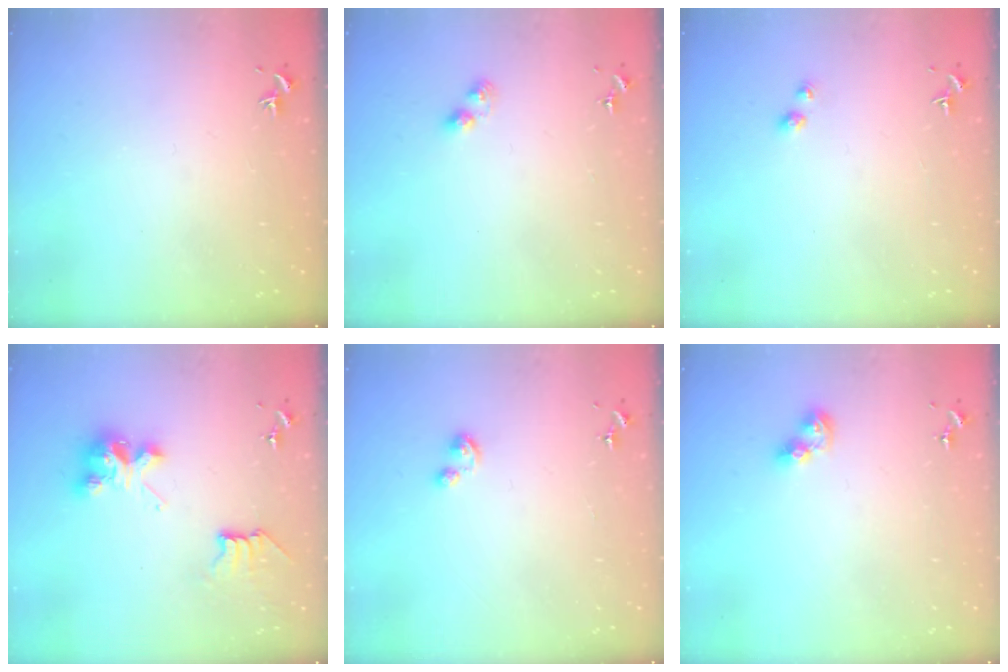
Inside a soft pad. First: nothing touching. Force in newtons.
{"total": 3.3, "press": 3.2, "slide": 0.5}
{"total": 2.7, "press": 2.7, "slide": 0.2}
{"total": 8.8, "press": 8.7, "slide": 1.0}
{"total": 3.1, "press": 3.1, "slide": 0.3}
{"total": 7.9, "press": 7.9, "slide": 0.9}